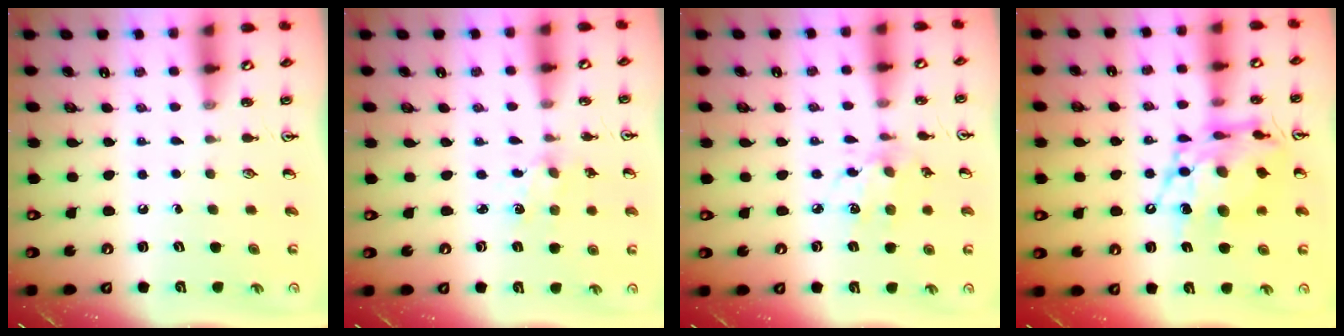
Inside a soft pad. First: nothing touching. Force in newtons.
{"total": 2.0, "press": 2.0, "slide": 0.3}
{"total": 7.8, "press": 7.8, "slide": 0.6}
{"total": 15.8, "press": 15.7, "slide": 1.4}